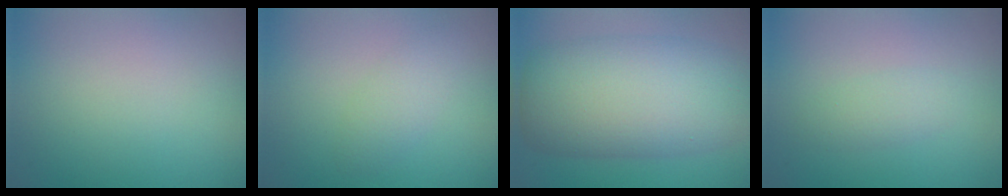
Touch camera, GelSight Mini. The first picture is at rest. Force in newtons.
{"total": 1.8, "press": 1.8, "slide": 0.0}
{"total": 11.0, "press": 11.0, "slide": 0.4}
{"total": 1.6, "press": 1.6, "slide": 0.0}